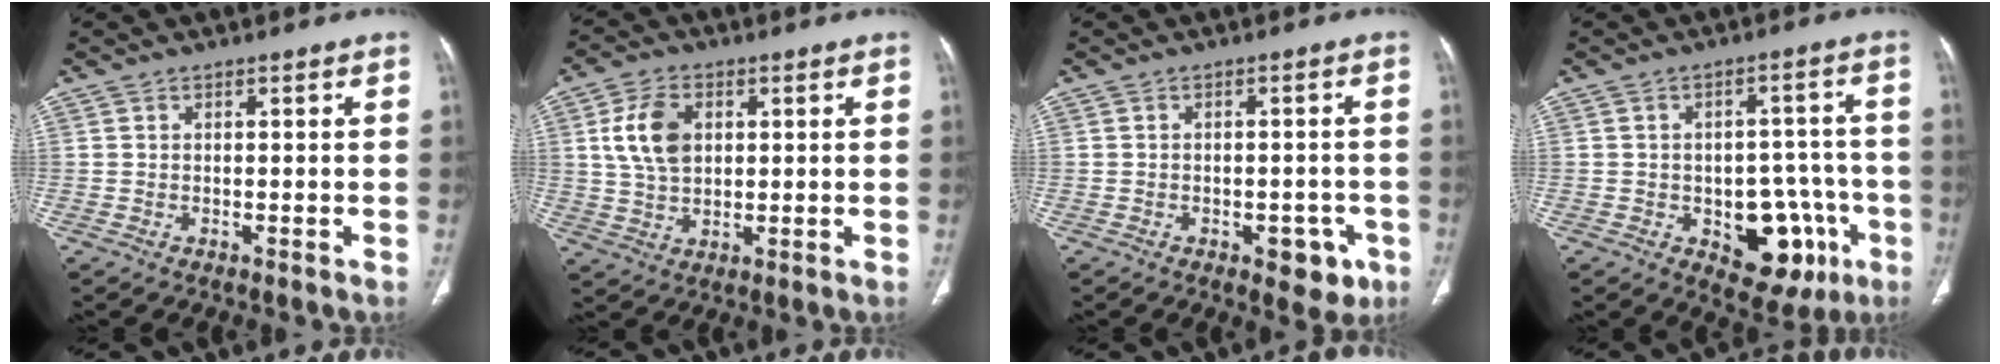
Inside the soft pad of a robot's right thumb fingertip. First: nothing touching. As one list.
[{"total": 8.9, "force": [2.1, 5.9, 6.4], "torque": [-0.114, -0.001, 0.043]}, {"total": 6.0, "force": [-2.8, 3.4, 4.1], "torque": [-0.025, 0.012, -0.028]}, {"total": 13.7, "force": [-4.9, 8.3, 9.7], "torque": [-0.076, 0.034, -0.052]}]